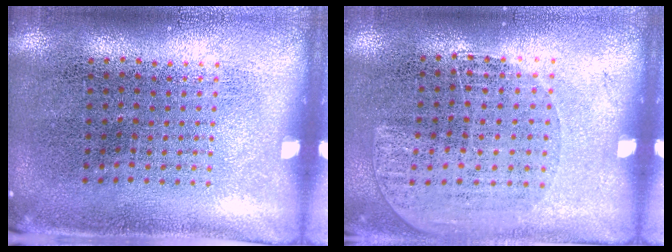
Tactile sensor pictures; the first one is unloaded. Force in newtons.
{"total": 1.0, "press": 0.9, "slide": 0.5}